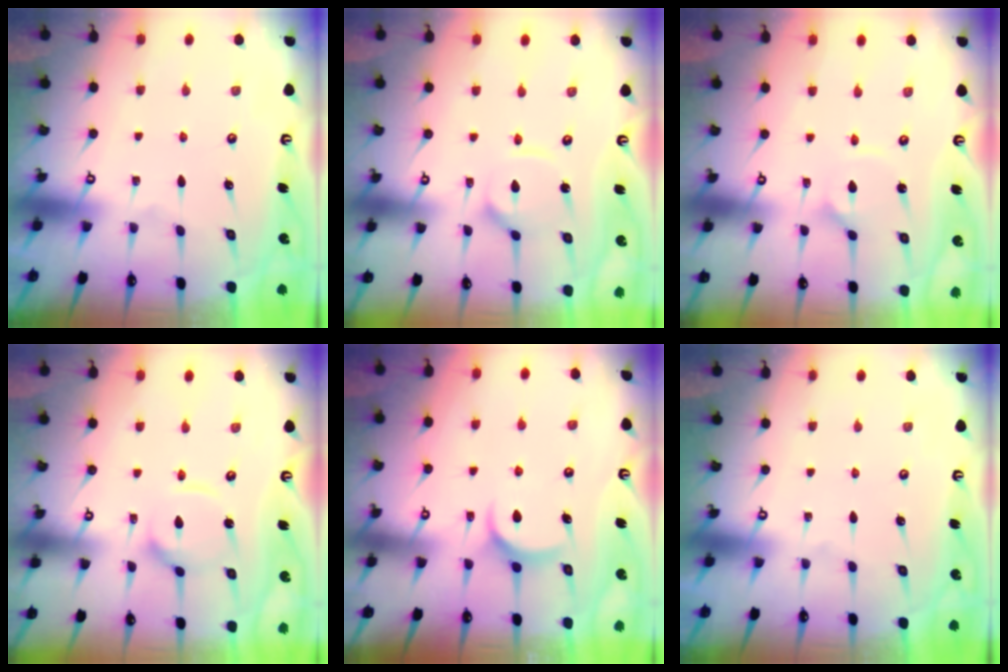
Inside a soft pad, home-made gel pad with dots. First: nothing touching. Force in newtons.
{"total": 8.0, "press": 8.0, "slide": 0.7}
{"total": 2.3, "press": 2.2, "slide": 0.7}
{"total": 10.8, "press": 10.7, "slide": 1.2}
{"total": 6.6, "press": 6.6, "slide": 0.3}
{"total": 0.0}